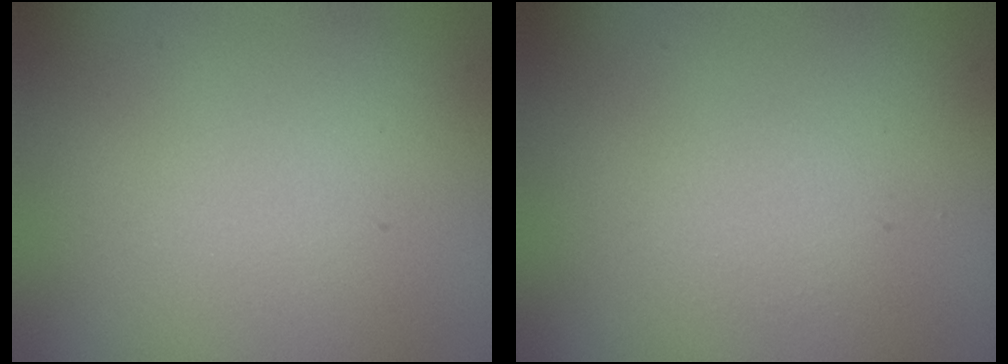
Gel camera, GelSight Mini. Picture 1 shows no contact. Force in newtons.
{"total": 0.8, "press": 0.8, "slide": 0.0}